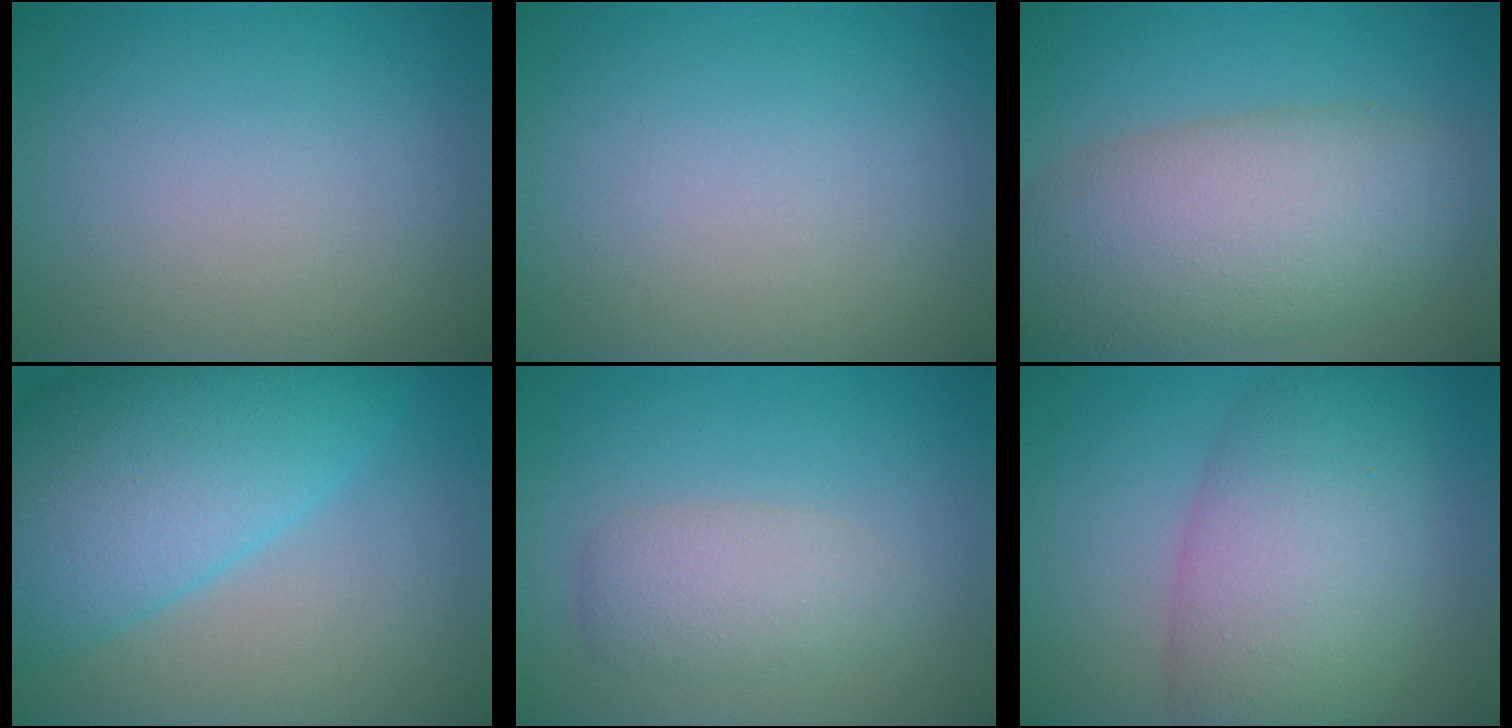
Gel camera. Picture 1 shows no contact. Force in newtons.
{"total": 0.0}
{"total": 9.6, "press": 9.5, "slide": 0.7}
{"total": 11.0, "press": 11.0, "slide": 0.4}
{"total": 3.0, "press": 3.0, "slide": 0.3}
{"total": 8.5, "press": 8.5, "slide": 0.5}